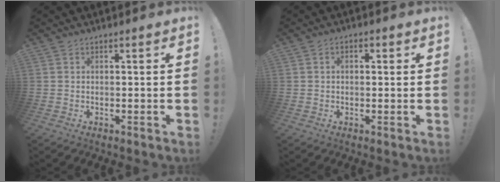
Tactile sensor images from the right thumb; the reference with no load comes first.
{"total": 1.8, "force": [-0.1, 1.2, 1.3], "torque": [-0.015, 0.003, -0.007]}